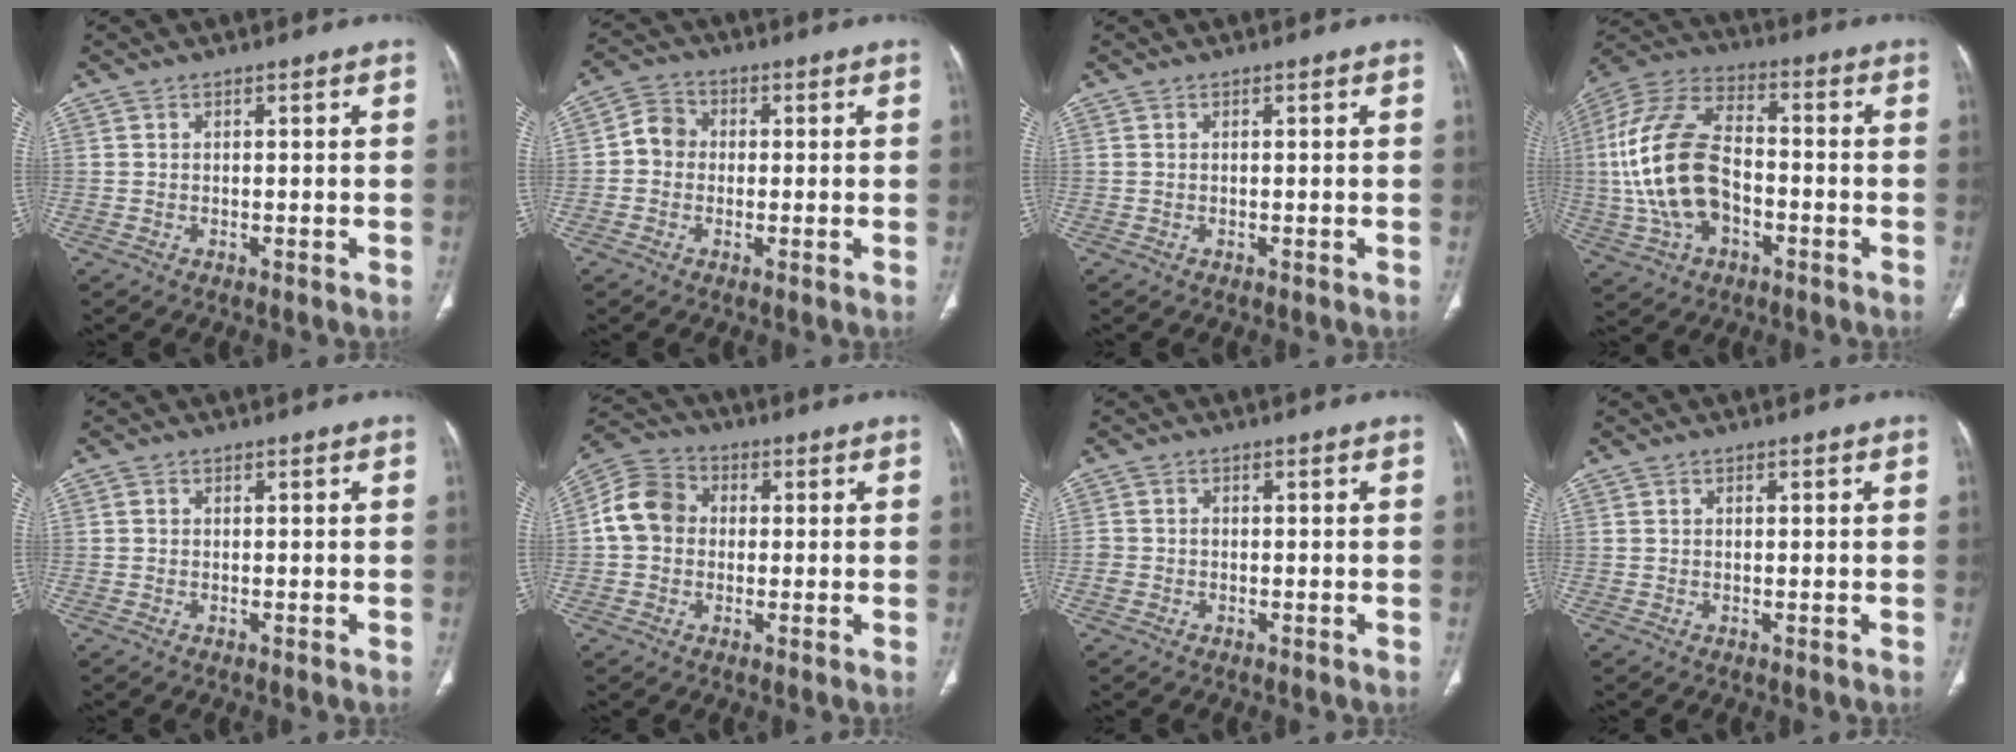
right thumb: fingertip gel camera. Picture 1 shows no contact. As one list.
[{"total": 4.9, "force": [-0.3, 4.5, 2.1], "torque": [-0.020, 0.014, -0.017]}, {"total": 0.0}, {"total": 19.4, "force": [-2.6, 11.7, 15.2], "torque": [-0.318, 0.027, -0.048]}, {"total": 0.6, "force": [0.0, 0.6, 0.2], "torque": [-0.001, 0.002, -0.001]}, {"total": 8.9, "force": [0.2, 7.5, 4.7], "torque": [-0.079, 0.025, -0.008]}, {"total": 1.7, "force": [-0.4, 1.5, 0.7], "torque": [-0.006, 0.007, -0.007]}, {"total": 0.7, "force": [0.3, 0.4, 0.5], "torque": [-0.010, 0.002, 0.004]}]